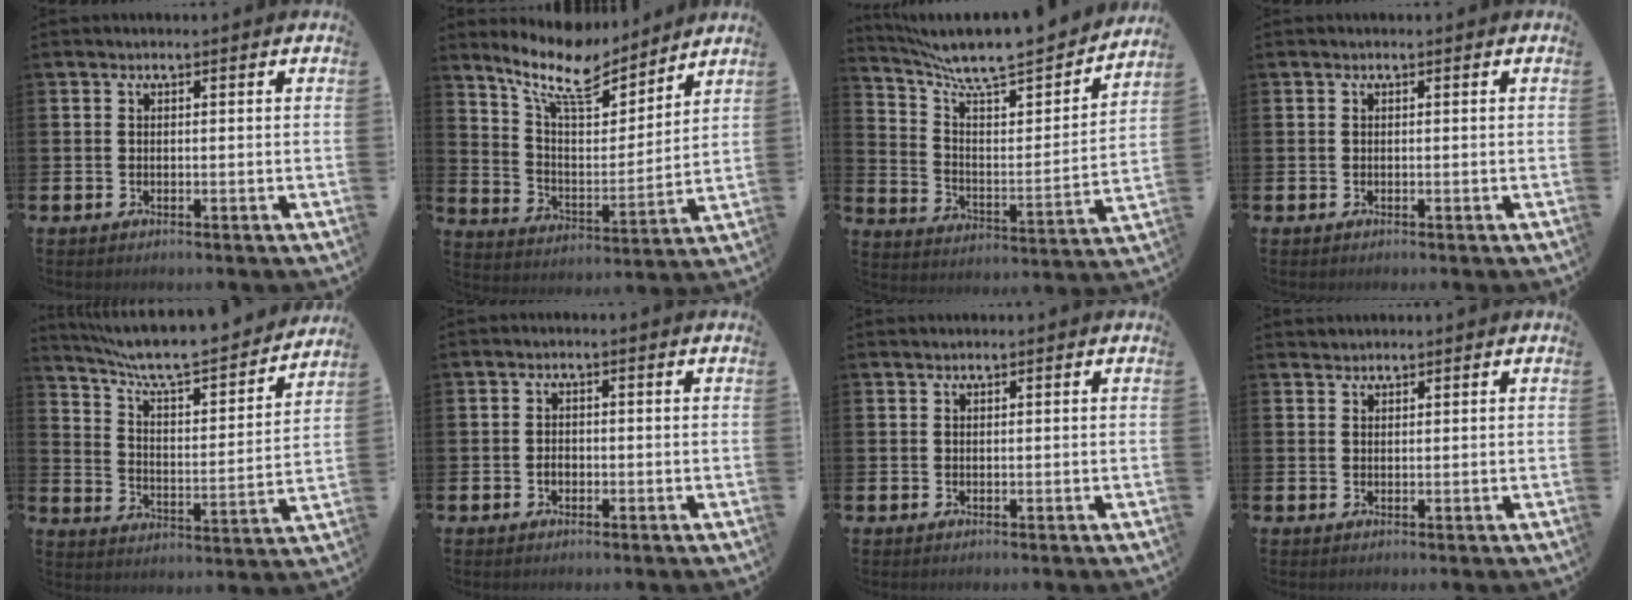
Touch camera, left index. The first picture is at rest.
{"total": 11.0, "force": [9.4, 3.5, 4.7], "torque": [-0.118, -0.063, 0.162]}
{"total": 8.5, "force": [7.8, 1.2, 3.2], "torque": [-0.088, -0.072, 0.126]}
{"total": 0.0}
{"total": 8.4, "force": [7.7, 1.3, 3.3], "torque": [-0.088, -0.062, 0.126]}
{"total": 1.3, "force": [-0.4, 1.0, 0.7], "torque": [-0.008, 0.002, -0.011]}
{"total": 0.6, "force": [0.6, 0.1, 0.0], "torque": [0.007, -0.002, 0.009]}
{"total": 1.3, "force": [1.3, 0.3, -0.3], "torque": [0.017, -0.002, 0.021]}